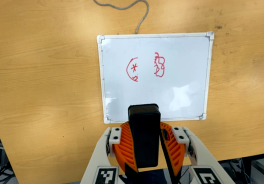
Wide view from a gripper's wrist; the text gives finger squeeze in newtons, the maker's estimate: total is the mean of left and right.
{"total": 10.0, "left": 9.7, "right": 10.4}